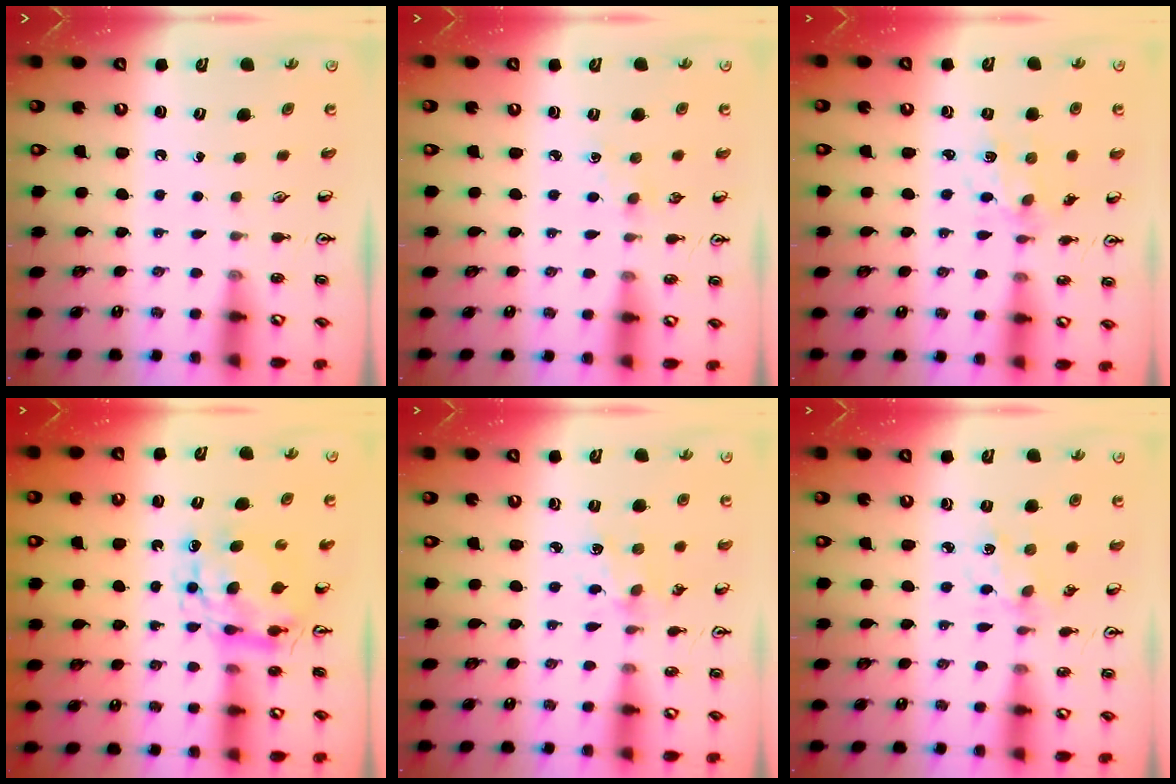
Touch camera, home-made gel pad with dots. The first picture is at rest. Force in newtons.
{"total": 1.9, "press": 1.8, "slide": 0.3}
{"total": 2.6, "press": 2.5, "slide": 0.4}
{"total": 7.9, "press": 7.9, "slide": 0.8}
{"total": 2.3, "press": 2.3, "slide": 0.4}
{"total": 1.2, "press": 1.1, "slide": 0.3}